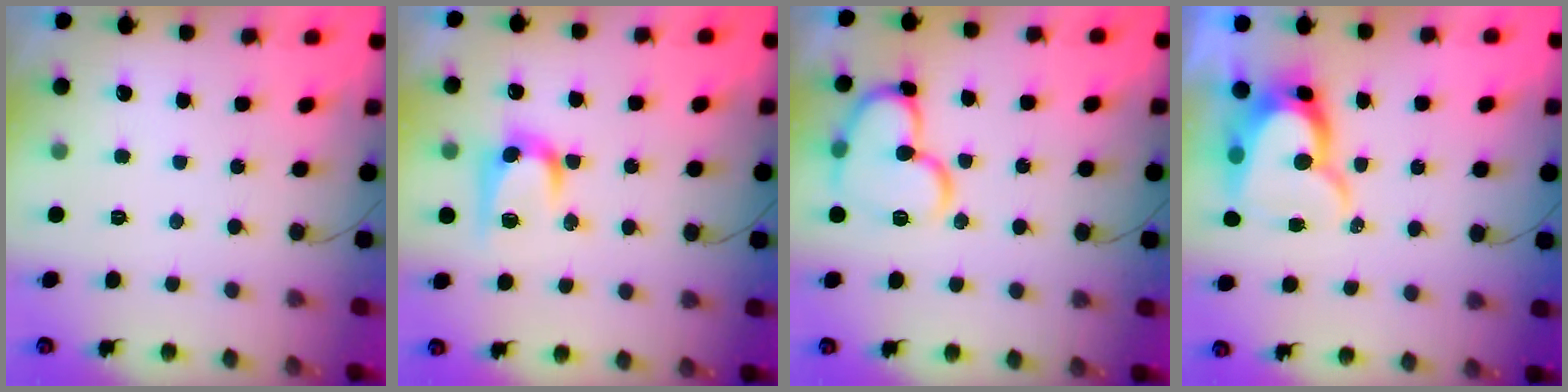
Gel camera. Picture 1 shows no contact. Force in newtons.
{"total": 11.9, "press": 11.9, "slide": 0.8}
{"total": 15.7, "press": 15.6, "slide": 1.9}
{"total": 13.5, "press": 13.4, "slide": 1.4}